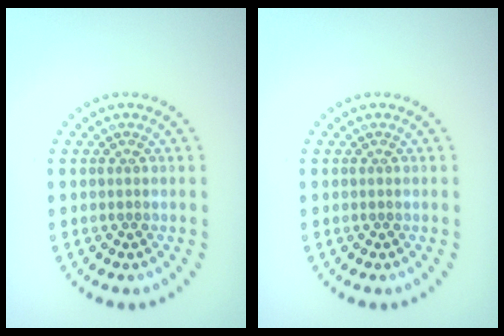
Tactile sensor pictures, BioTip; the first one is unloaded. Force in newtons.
{"total": 0.0}